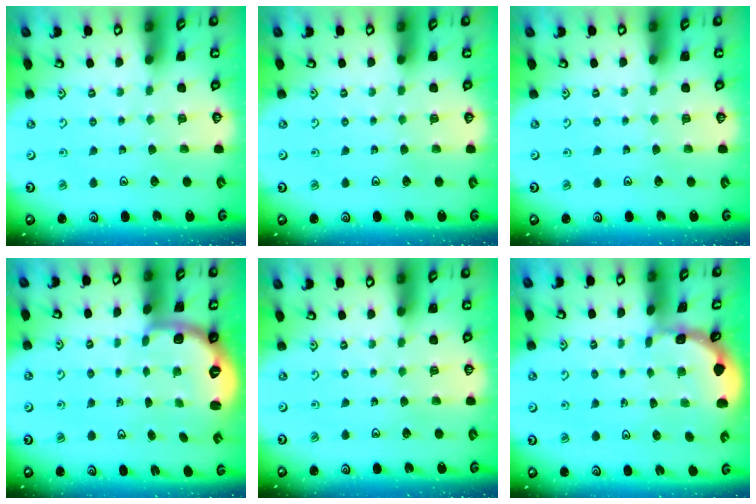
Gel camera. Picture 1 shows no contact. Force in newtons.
{"total": 0.0}
{"total": 0.0}
{"total": 2.6, "press": 1.5, "slide": 2.1}
{"total": 0.0}
{"total": 1.2, "press": 1.2, "slide": 0.2}